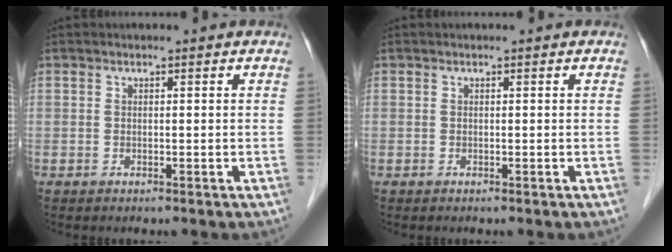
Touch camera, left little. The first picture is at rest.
{"total": 0.0}